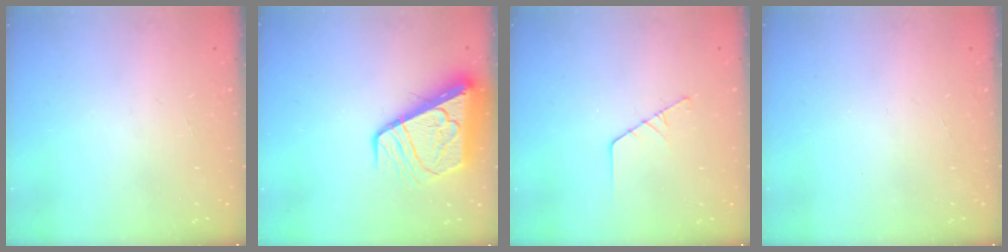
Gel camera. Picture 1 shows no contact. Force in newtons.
{"total": 11.4, "press": 11.3, "slide": 1.4}
{"total": 2.9, "press": 2.9, "slide": 0.3}
{"total": 0.0}